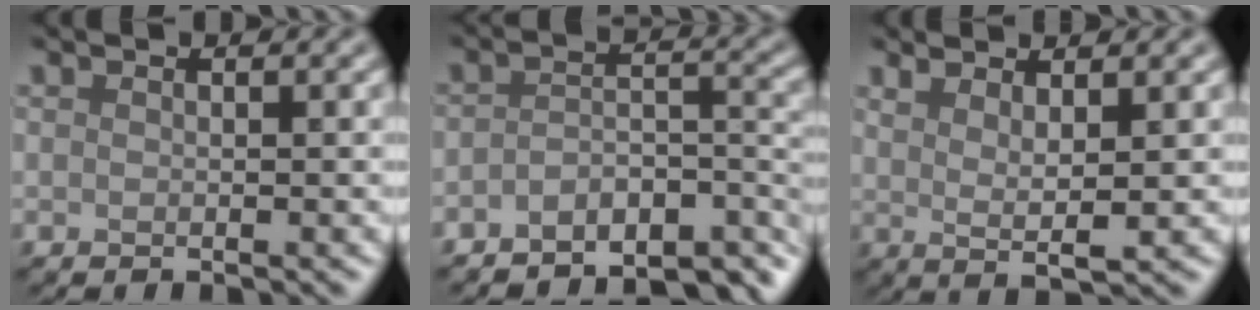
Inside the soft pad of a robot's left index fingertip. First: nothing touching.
{"total": 6.2, "force": [-5.1, 2.0, 3.0], "torque": [-0.040, -0.010, -0.082]}
{"total": 2.8, "force": [1.6, 0.5, 2.2], "torque": [-0.037, -0.008, 0.029]}